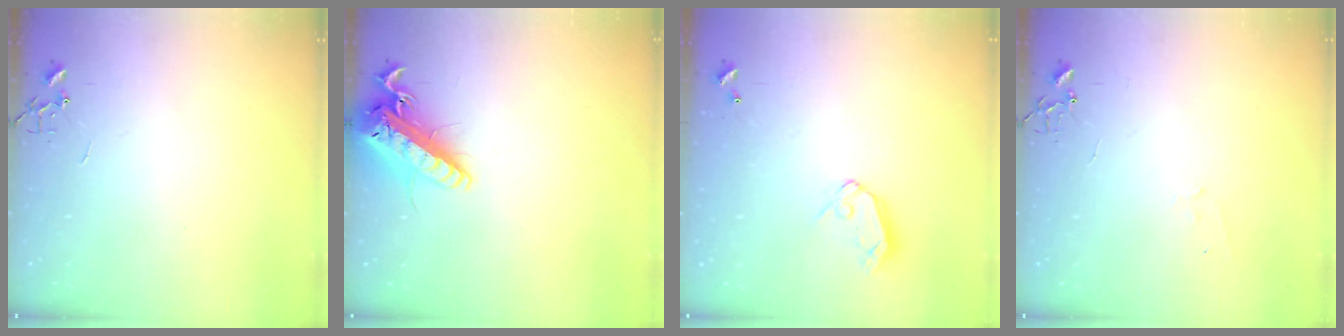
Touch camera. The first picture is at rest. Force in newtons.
{"total": 20.4, "press": 19.9, "slide": 4.5}
{"total": 8.0, "press": 8.0, "slide": 1.0}
{"total": 5.6, "press": 5.6, "slide": 0.7}